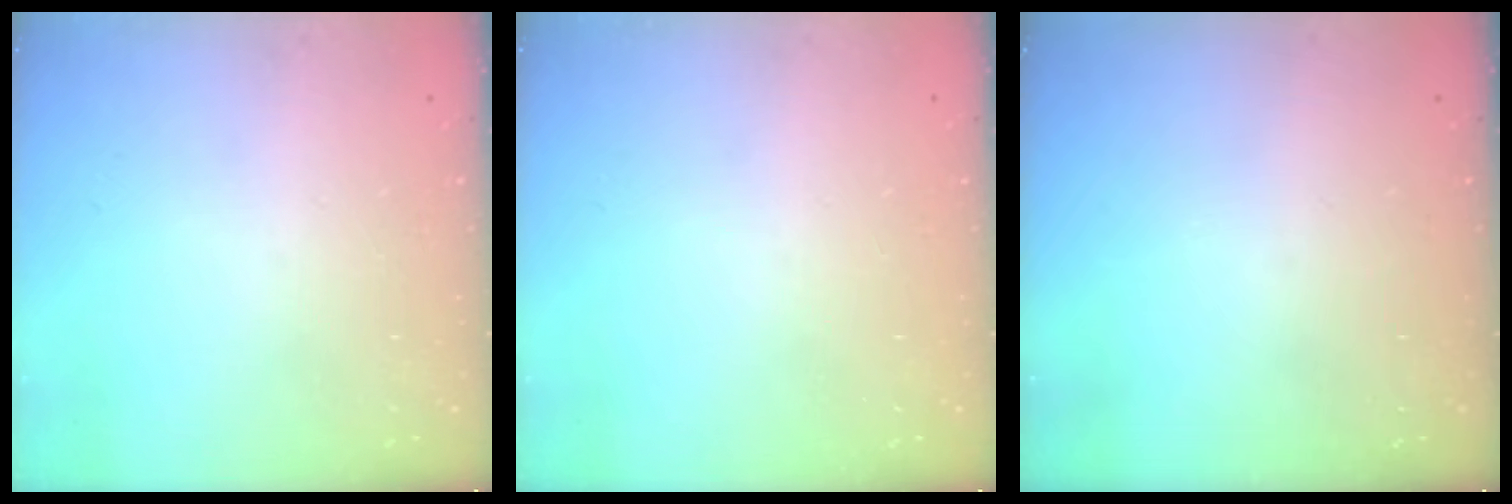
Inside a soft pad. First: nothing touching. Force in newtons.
{"total": 0.0}
{"total": 0.0}